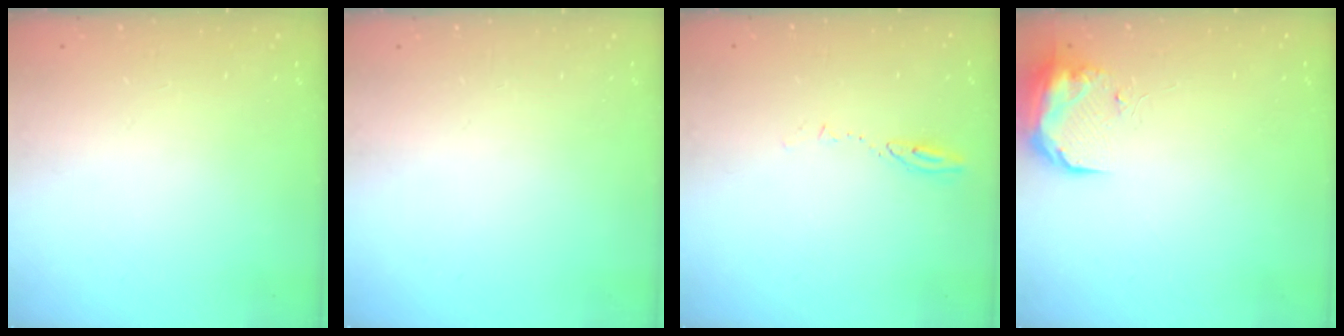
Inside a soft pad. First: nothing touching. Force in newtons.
{"total": 0.0}
{"total": 4.0, "press": 4.0, "slide": 0.5}
{"total": 17.0, "press": 11.4, "slide": 12.7}